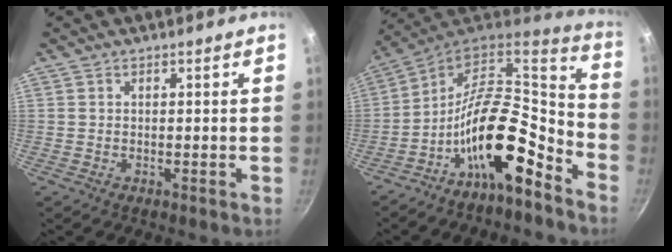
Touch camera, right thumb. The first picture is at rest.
{"total": 18.2, "force": [-9.5, 7.7, 13.5], "torque": [-0.193, 0.096, -0.179]}